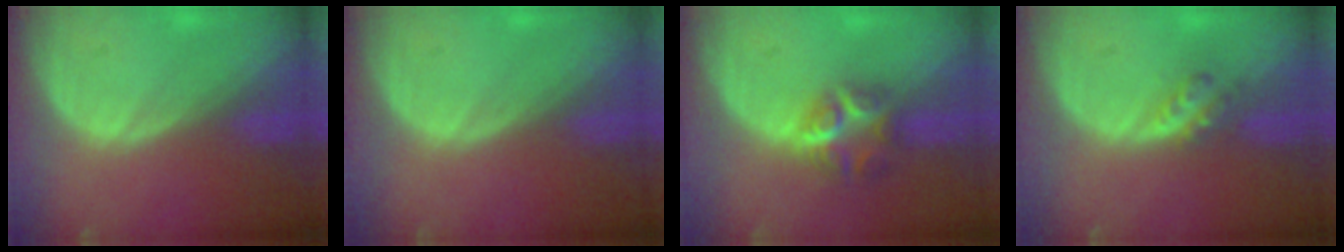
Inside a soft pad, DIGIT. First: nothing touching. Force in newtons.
{"total": 0.0}
{"total": 5.9, "press": 5.5, "slide": 2.2}
{"total": 3.2, "press": 2.8, "slide": 1.6}